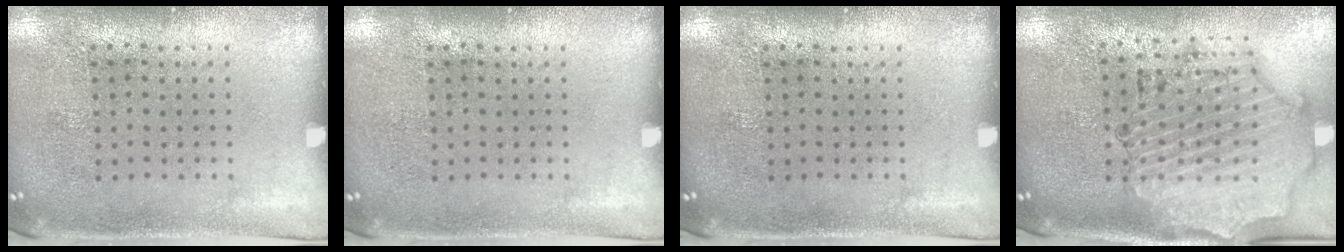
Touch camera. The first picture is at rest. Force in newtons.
{"total": 0.0}
{"total": 0.0}
{"total": 1.8, "press": 1.8, "slide": 0.3}